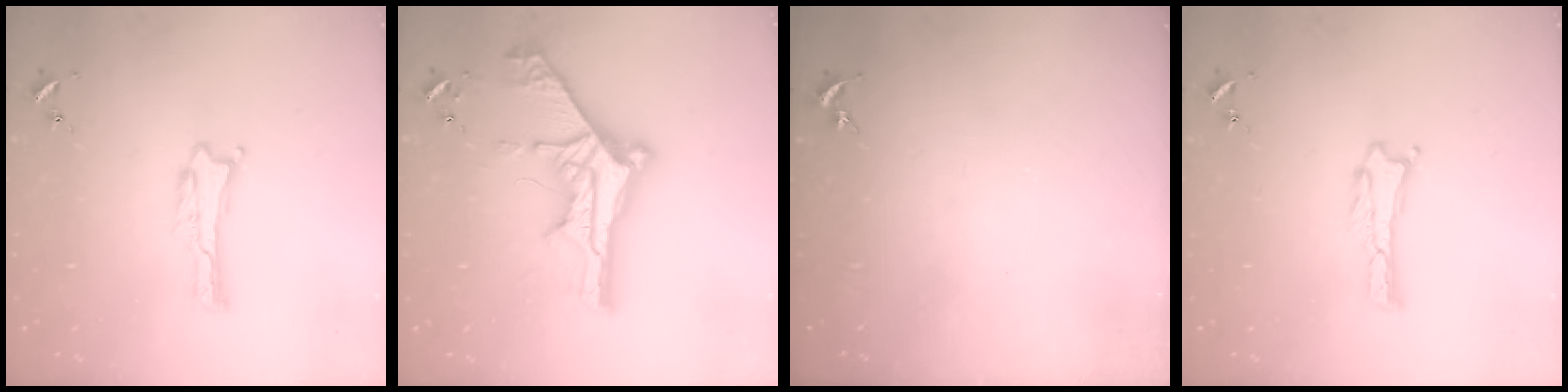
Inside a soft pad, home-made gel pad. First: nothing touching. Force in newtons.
{"total": 10.9, "press": 10.9, "slide": 1.1}
{"total": 0.0}
{"total": 0.0}